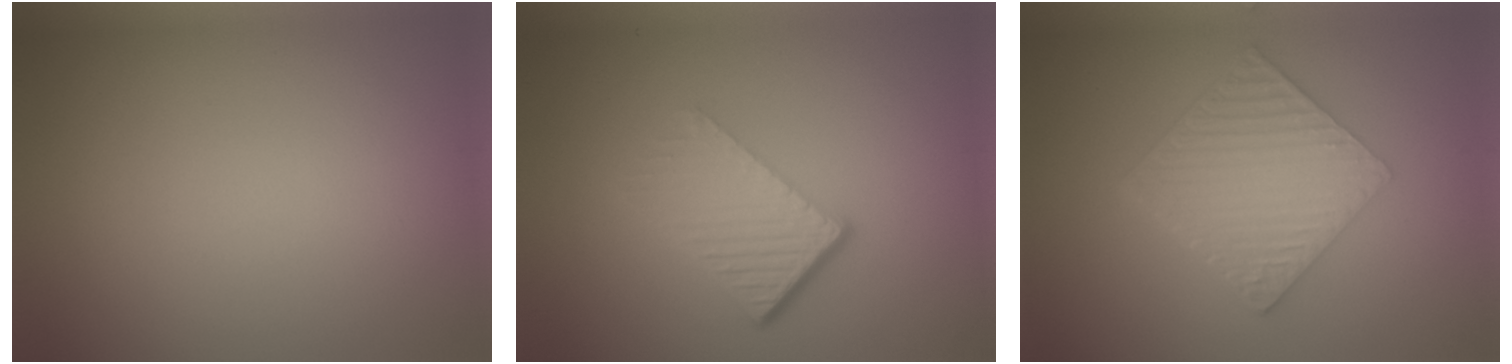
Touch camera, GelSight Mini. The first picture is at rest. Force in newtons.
{"total": 4.7, "press": 2.8, "slide": 3.8}
{"total": 6.9, "press": 4.6, "slide": 5.1}